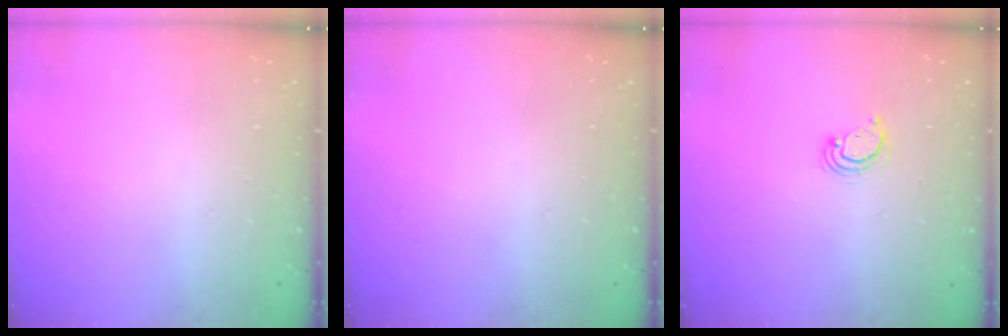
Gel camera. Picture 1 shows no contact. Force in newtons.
{"total": 0.0}
{"total": 3.0, "press": 3.0, "slide": 0.2}